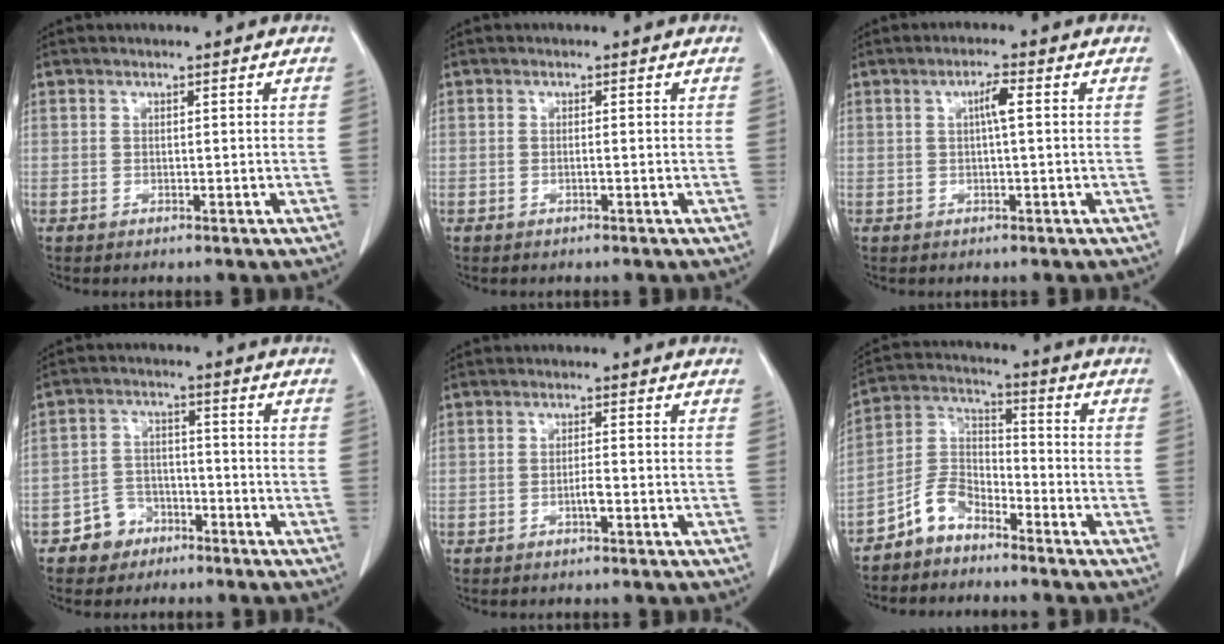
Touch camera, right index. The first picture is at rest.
{"total": 0.5, "force": [-0.2, 0.0, 0.5], "torque": [-0.010, 0.001, -0.003]}
{"total": 2.5, "force": [0.4, 0.2, 2.4], "torque": [-0.044, 0.004, 0.007]}
{"total": 5.4, "force": [-3.5, 4.1, 0.5], "torque": [0.000, 0.014, -0.058]}
{"total": 1.6, "force": [-0.7, 0.1, 1.5], "torque": [-0.028, 0.001, -0.013]}
{"total": 6.9, "force": [-5.4, 3.5, 2.7], "torque": [-0.056, 0.019, -0.109]}